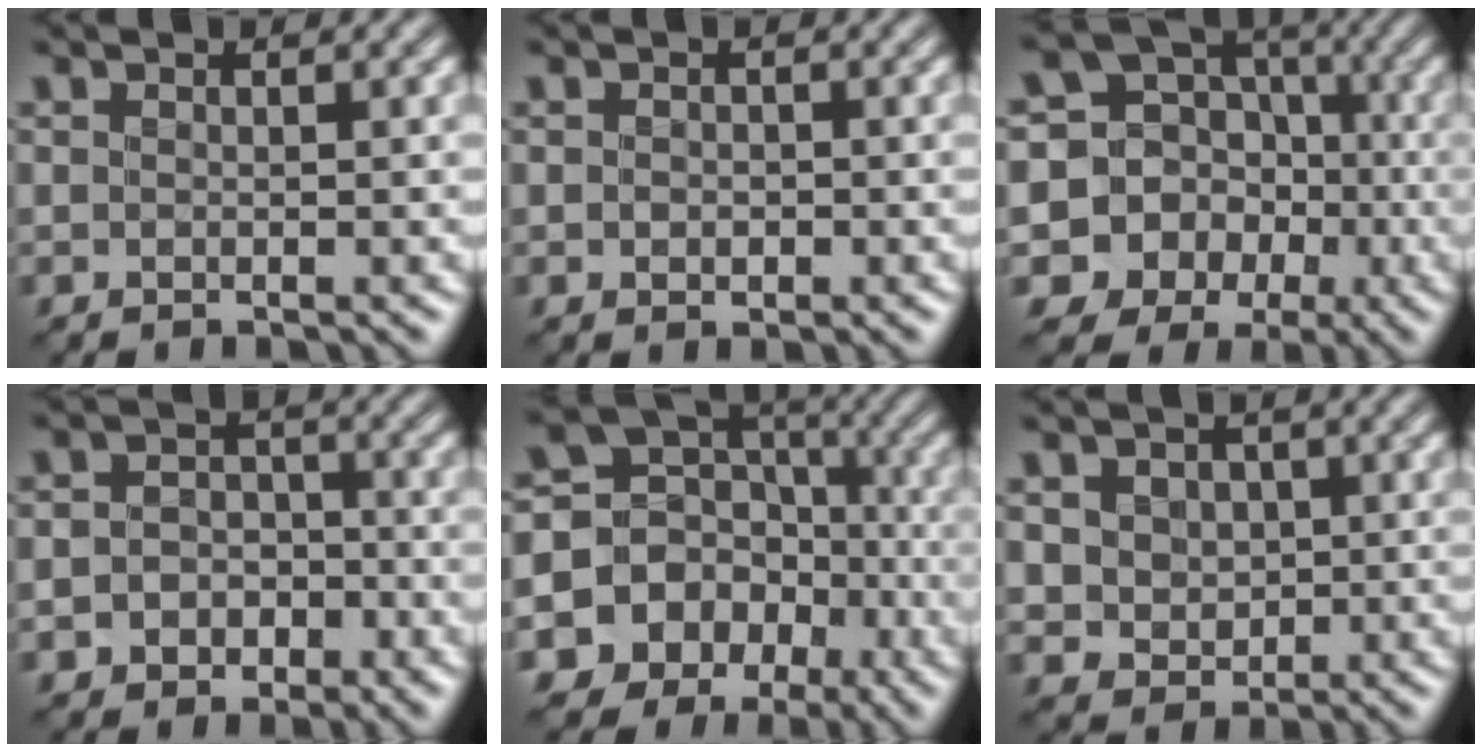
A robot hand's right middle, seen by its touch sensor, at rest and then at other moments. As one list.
[{"total": 0.9, "force": [-0.1, 0.8, 0.5], "torque": [-0.010, -0.004, -0.004]}, {"total": 14.0, "force": [-4.3, 12.8, 3.7], "torque": [-0.109, -0.016, -0.075]}, {"total": 3.9, "force": [-1.7, 3.2, 1.5], "torque": [0.002, 0.004, -0.040]}, {"total": 14.2, "force": [-5.6, 12.6, 3.7], "torque": [-0.091, -0.018, -0.092]}, {"total": 3.9, "force": [0.7, 3.3, 1.9], "torque": [-0.034, 0.007, 0.005]}]